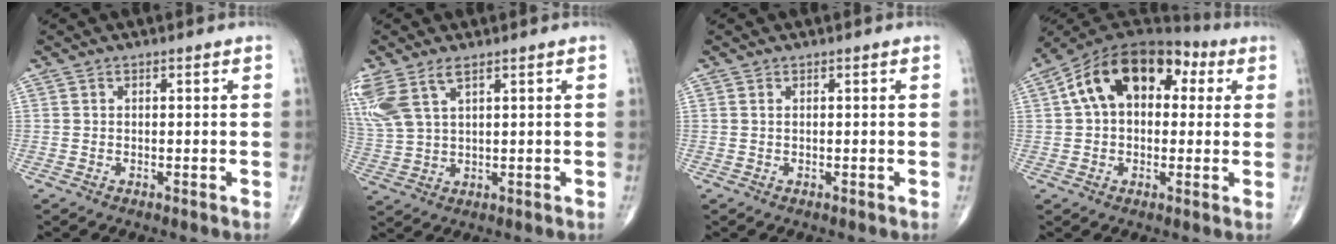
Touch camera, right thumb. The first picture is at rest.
{"total": 10.0, "force": [5.2, 4.4, 7.3], "torque": [-0.188, -0.001, 0.115]}
{"total": 0.0}
{"total": 17.0, "force": [4.3, 10.7, 12.4], "torque": [-0.177, 0.037, 0.060]}